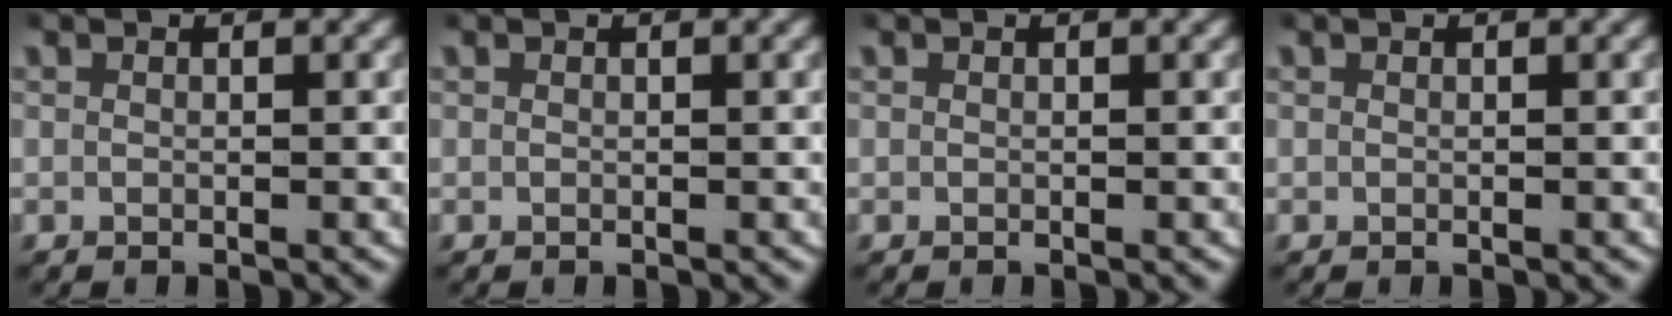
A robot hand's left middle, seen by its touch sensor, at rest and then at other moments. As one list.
[{"total": 0.0}, {"total": 0.0}, {"total": 0.0}]